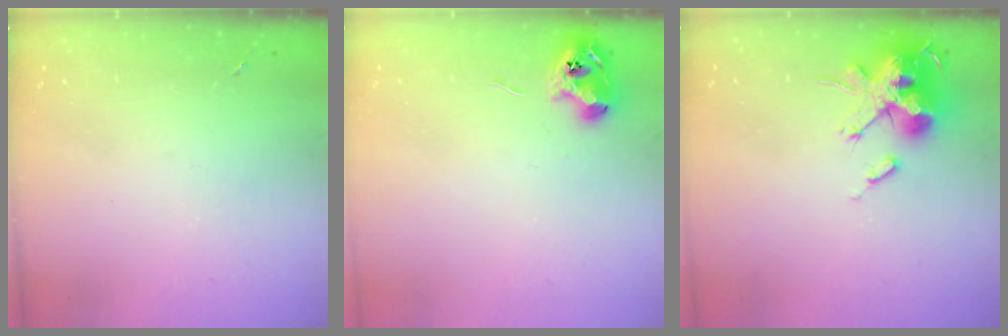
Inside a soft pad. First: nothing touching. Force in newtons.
{"total": 8.7, "press": 8.6, "slide": 0.8}
{"total": 19.6, "press": 19.6, "slide": 0.1}